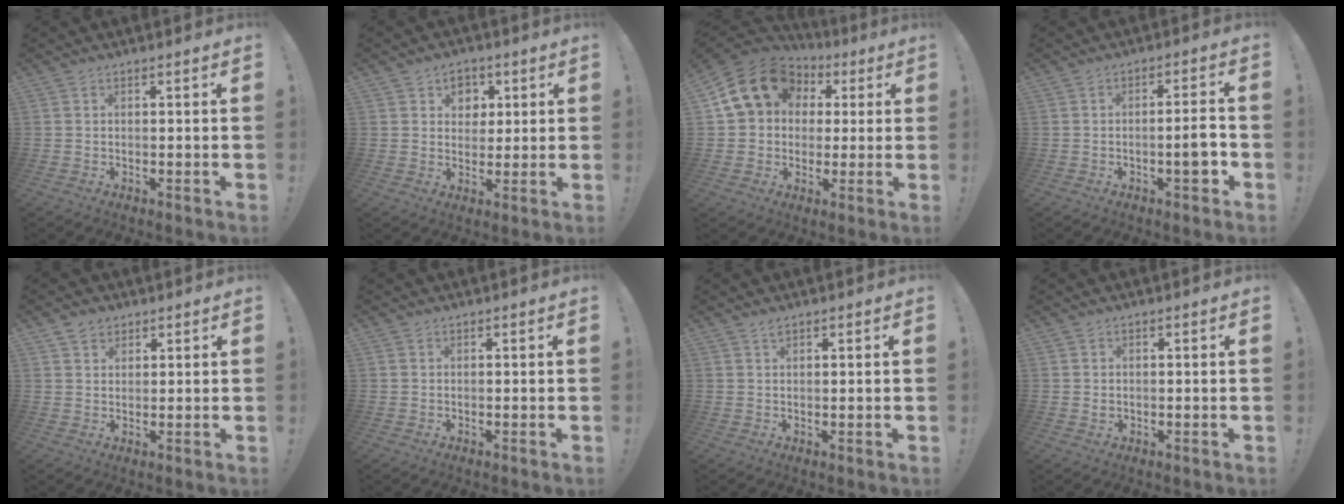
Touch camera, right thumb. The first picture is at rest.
{"total": 6.3, "force": [2.4, 5.6, 1.4], "torque": [-0.011, -0.018, 0.044]}
{"total": 17.8, "force": [6.0, 14.1, 9.0], "torque": [-0.138, -0.015, 0.120]}
{"total": 6.5, "force": [-2.3, 1.3, 6.0], "torque": [-0.080, 0.005, -0.037]}
{"total": 3.5, "force": [2.6, 2.3, 0.7], "torque": [-0.007, -0.011, 0.046]}
{"total": 0.6, "force": [0.4, 0.5, 0.0], "torque": [0.000, 0.001, 0.007]}
{"total": 1.5, "force": [1.2, 0.4, 0.7], "torque": [0.001, -0.008, 0.018]}
{"total": 0.9, "force": [0.3, 0.8, 0.2], "torque": [0.003, 0.000, 0.003]}